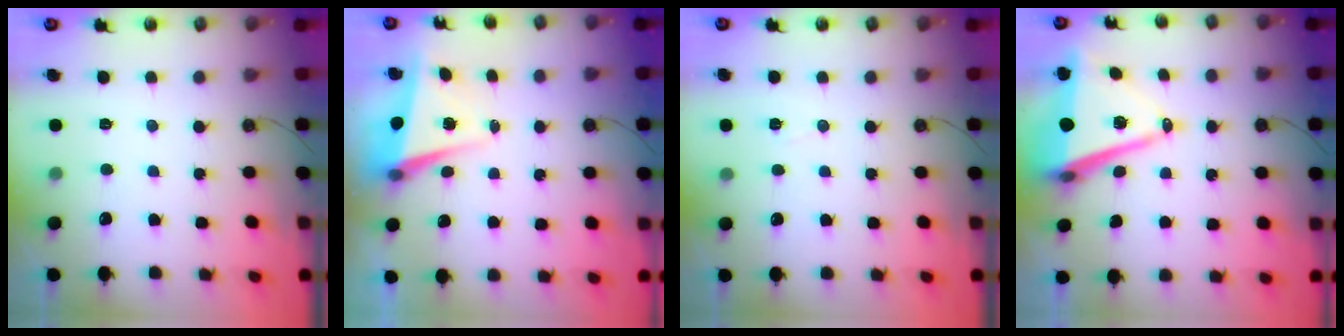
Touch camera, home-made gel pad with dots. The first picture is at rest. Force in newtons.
{"total": 6.9, "press": 6.8, "slide": 0.8}
{"total": 5.5, "press": 3.2, "slide": 4.5}
{"total": 11.8, "press": 11.0, "slide": 4.4}